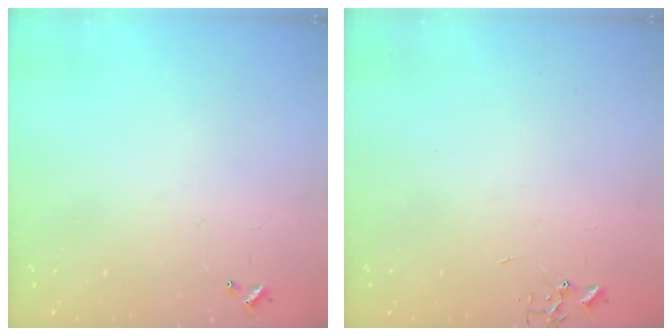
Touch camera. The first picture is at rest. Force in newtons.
{"total": 0.0}